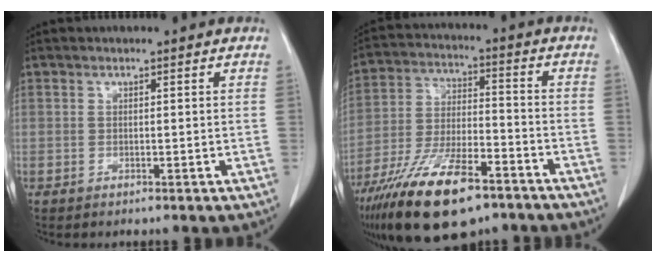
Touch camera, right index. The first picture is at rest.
{"total": 17.3, "force": [-11.5, 4.9, 11.9], "torque": [-0.243, -0.028, -0.207]}